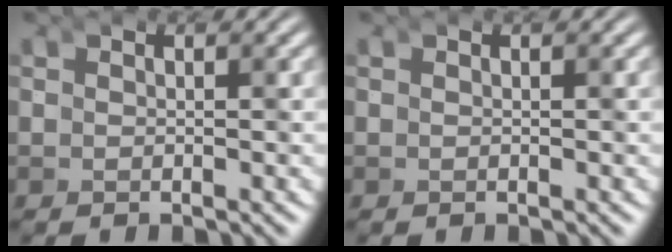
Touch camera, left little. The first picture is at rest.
{"total": 0.0}